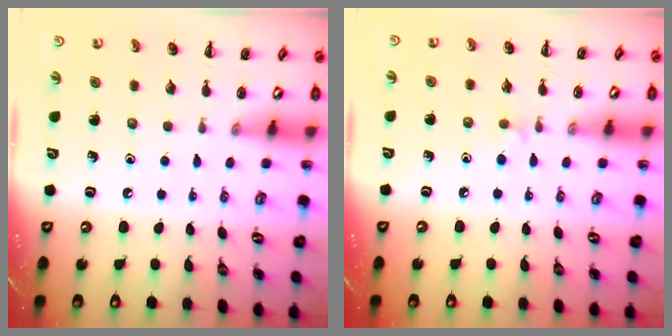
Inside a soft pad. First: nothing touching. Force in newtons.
{"total": 3.4, "press": 3.1, "slide": 1.4}